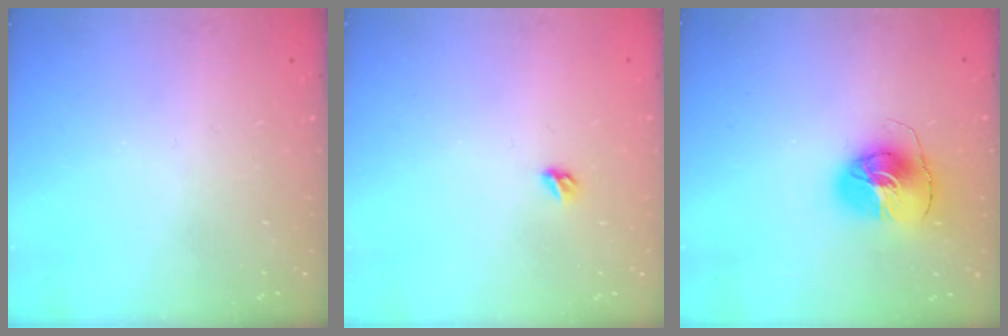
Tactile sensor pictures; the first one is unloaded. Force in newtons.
{"total": 3.4, "press": 3.3, "slide": 0.8}
{"total": 9.1, "press": 9.1, "slide": 0.8}